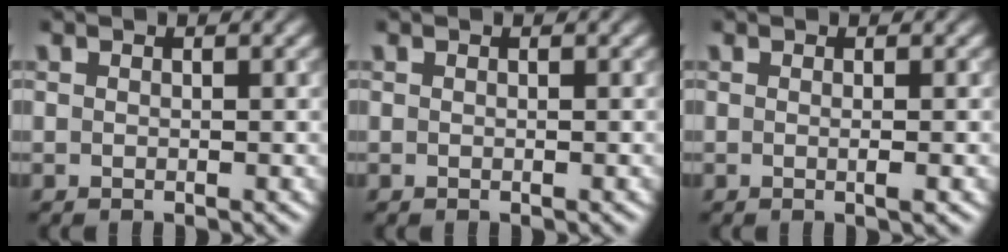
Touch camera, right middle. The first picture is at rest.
{"total": 0.0}
{"total": 1.3, "force": [-0.1, 0.3, 1.2], "torque": [-0.013, 0.000, -0.005]}